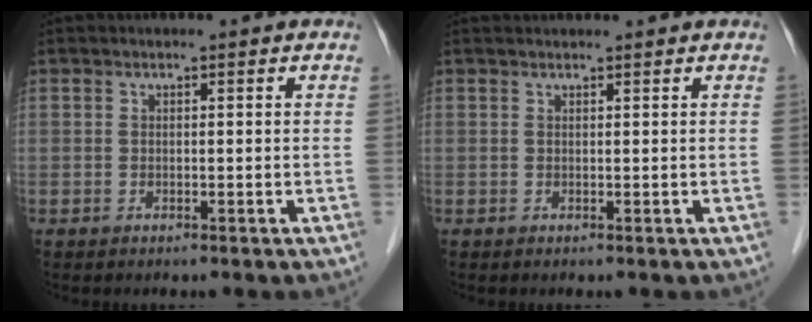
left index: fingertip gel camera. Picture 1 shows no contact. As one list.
[{"total": 2.3, "force": [2.2, 0.2, 0.6], "torque": [-0.006, 0.026, 0.033]}]